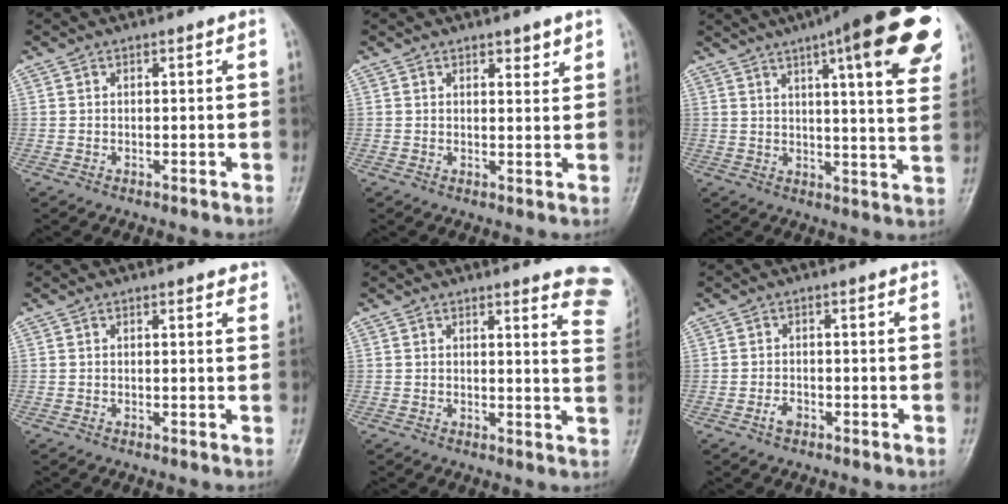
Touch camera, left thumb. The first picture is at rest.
{"total": 2.6, "force": [1.9, 1.0, 1.4], "torque": [-0.010, -0.012, 0.027]}
{"total": 23.7, "force": [12.4, 5.2, 19.5], "torque": [-0.247, -0.023, 0.152]}
{"total": 1.7, "force": [1.3, 0.6, 0.9], "torque": [-0.005, -0.003, 0.012]}
{"total": 11.1, "force": [9.7, 2.1, 5.0], "torque": [-0.020, -0.066, 0.080]}
{"total": 1.9, "force": [-1.1, 1.1, 1.1], "torque": [-0.022, 0.006, -0.021]}